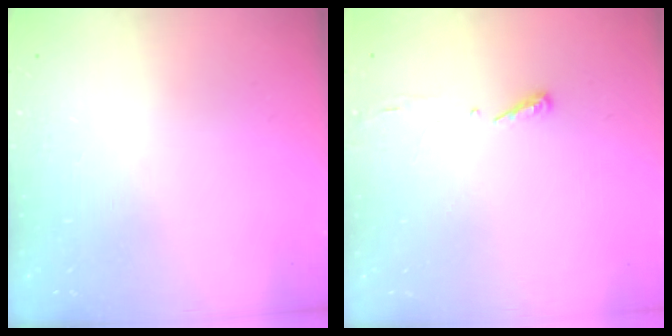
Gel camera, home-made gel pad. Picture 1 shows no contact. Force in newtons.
{"total": 2.9, "press": 2.9, "slide": 0.4}